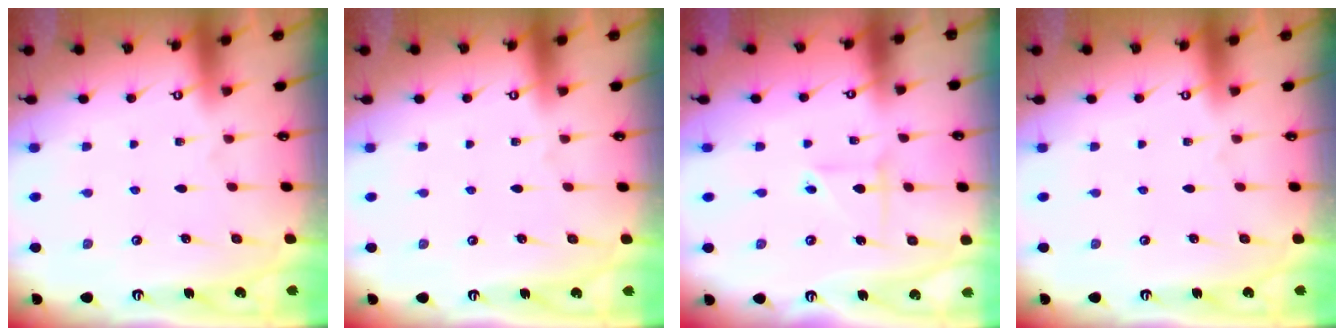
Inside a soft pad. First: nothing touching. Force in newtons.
{"total": 0.0}
{"total": 2.9, "press": 2.9, "slide": 0.2}
{"total": 0.0}